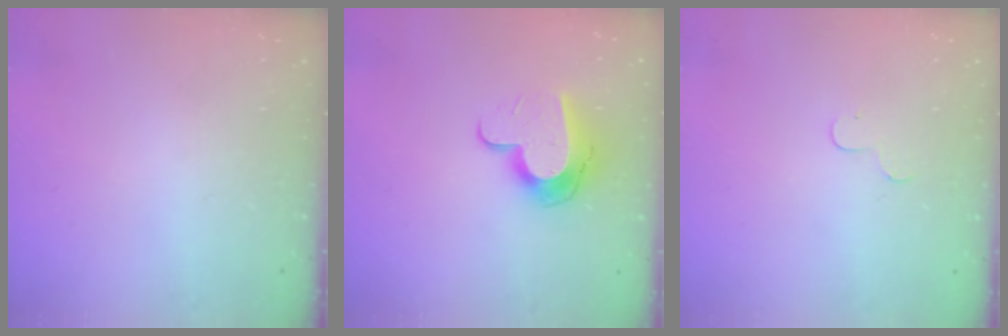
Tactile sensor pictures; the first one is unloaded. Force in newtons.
{"total": 12.1, "press": 12.1, "slide": 0.4}
{"total": 3.4, "press": 3.4, "slide": 0.3}